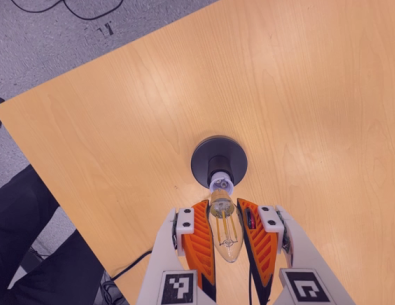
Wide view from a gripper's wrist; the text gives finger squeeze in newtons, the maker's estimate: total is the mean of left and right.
{"total": 23.1, "left": 24.8, "right": 21.5}